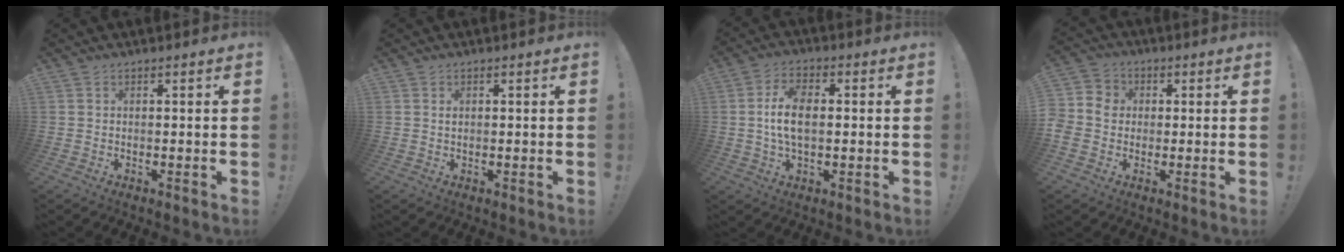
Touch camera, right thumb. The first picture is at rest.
{"total": 0.5, "force": [0.3, 0.4, 0.2], "torque": [0.001, -0.001, 0.004]}
{"total": 9.0, "force": [0.1, 4.8, 7.6], "torque": [-0.135, 0.000, 0.000]}
{"total": 6.4, "force": [-0.6, 6.0, 2.3], "torque": [-0.047, 0.017, -0.010]}